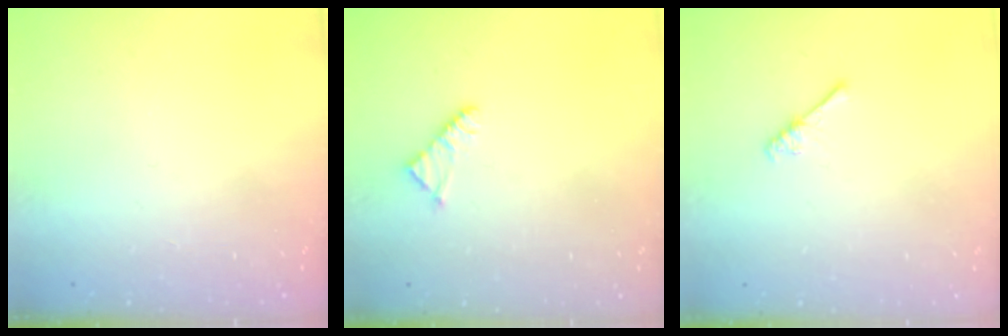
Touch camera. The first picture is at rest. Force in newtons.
{"total": 2.3, "press": 2.3, "slide": 0.4}
{"total": 2.6, "press": 2.6, "slide": 0.3}